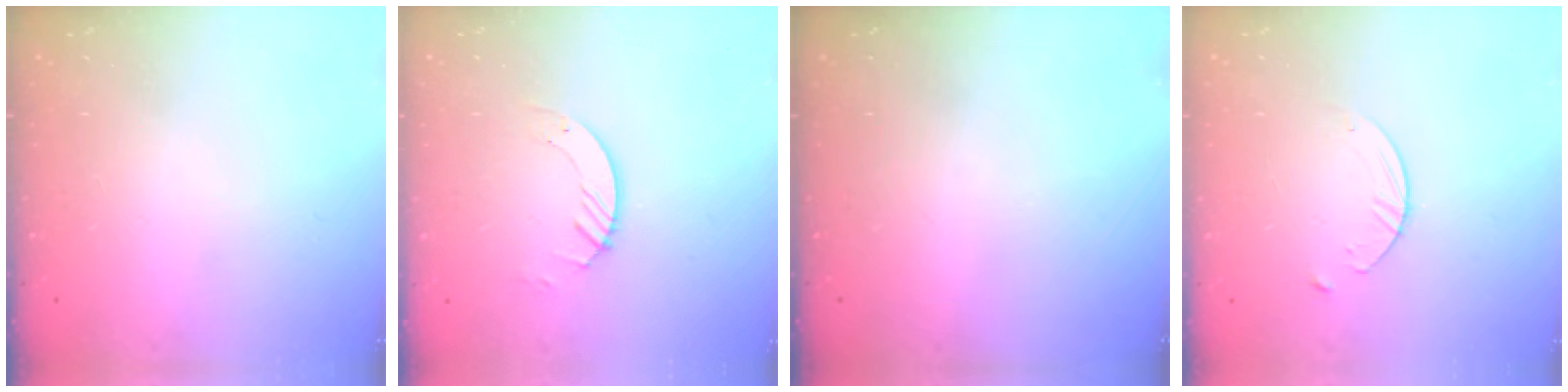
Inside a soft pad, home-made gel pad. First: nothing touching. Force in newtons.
{"total": 3.3, "press": 3.3, "slide": 0.1}
{"total": 0.0}
{"total": 3.6, "press": 3.6, "slide": 0.4}